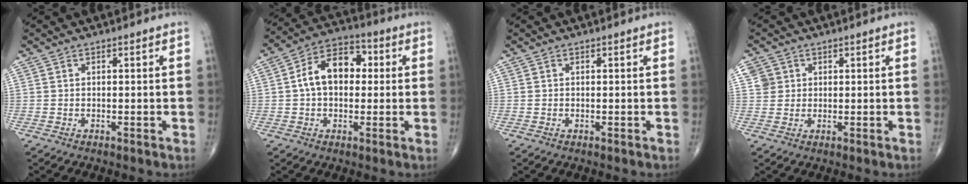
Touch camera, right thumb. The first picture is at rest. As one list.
[{"total": 11.0, "force": [1.0, 7.3, 8.2], "torque": [-0.119, 0.030, 0.008]}, {"total": 0.0}, {"total": 2.9, "force": [1.0, 2.7, 0.3], "torque": [0.012, 0.000, 0.016]}]